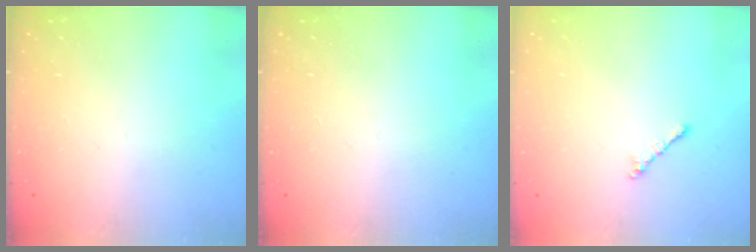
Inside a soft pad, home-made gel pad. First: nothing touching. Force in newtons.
{"total": 0.0}
{"total": 1.8, "press": 1.7, "slide": 0.6}